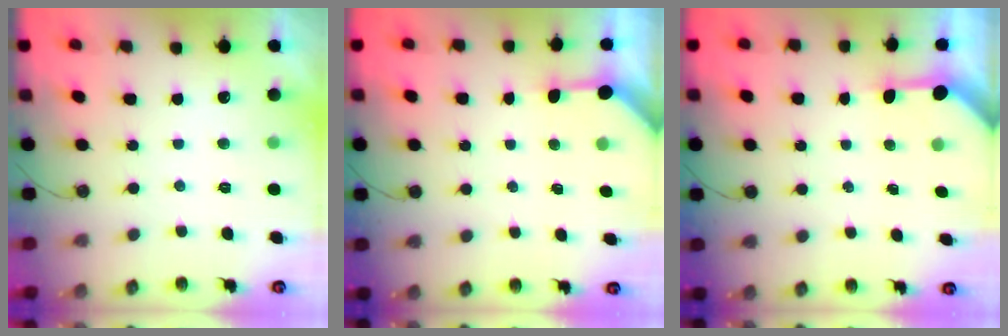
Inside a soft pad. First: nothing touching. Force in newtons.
{"total": 3.3, "press": 3.3, "slide": 0.3}
{"total": 3.4, "press": 3.4, "slide": 0.3}